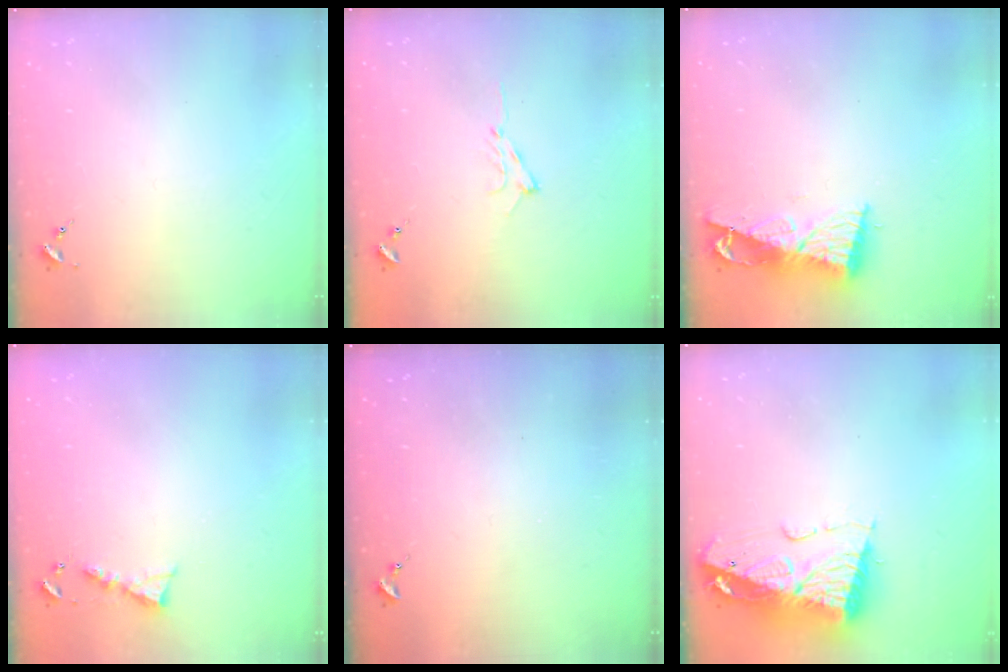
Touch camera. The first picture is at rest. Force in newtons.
{"total": 7.4, "press": 7.3, "slide": 0.8}
{"total": 9.3, "press": 9.3, "slide": 1.0}
{"total": 4.9, "press": 4.9, "slide": 0.5}
{"total": 0.0}
{"total": 12.6, "press": 12.5, "slide": 1.4}